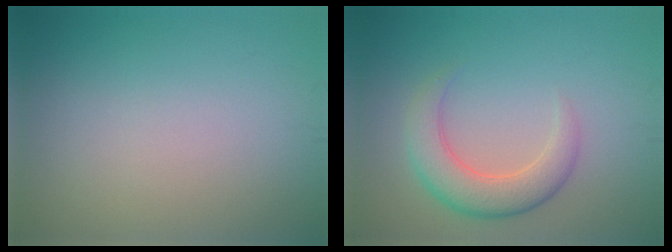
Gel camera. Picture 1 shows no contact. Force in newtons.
{"total": 4.4, "press": 4.4, "slide": 0.3}